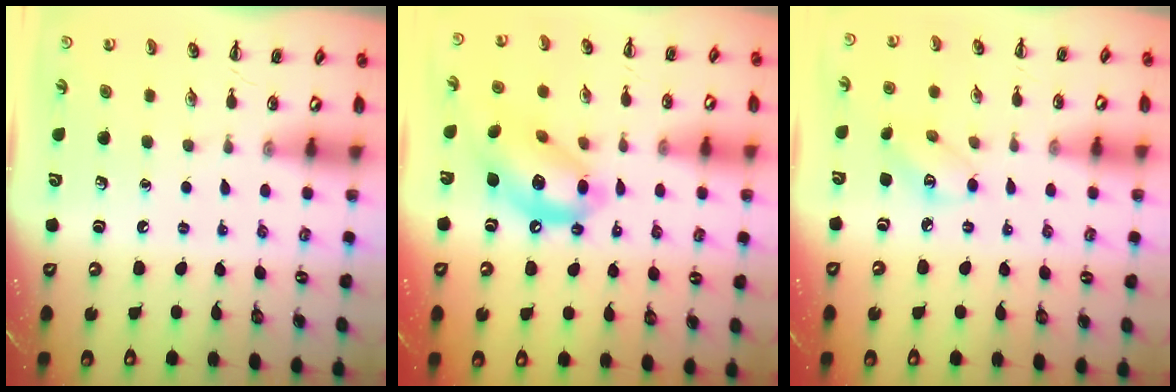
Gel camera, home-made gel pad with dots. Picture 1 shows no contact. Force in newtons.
{"total": 14.1, "press": 13.8, "slide": 3.2}
{"total": 4.4, "press": 4.3, "slide": 0.9}